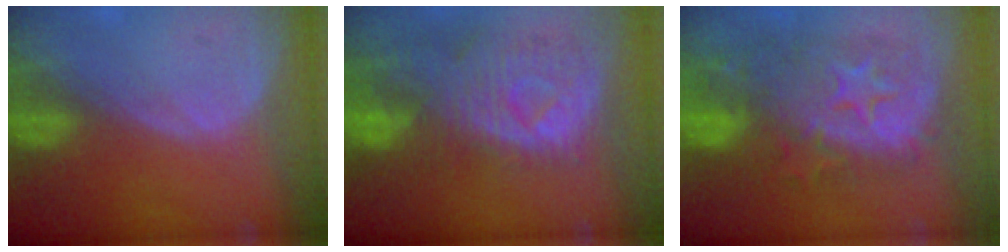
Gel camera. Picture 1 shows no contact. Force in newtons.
{"total": 11.3, "press": 9.7, "slide": 5.7}
{"total": 11.2, "press": 11.1, "slide": 0.8}